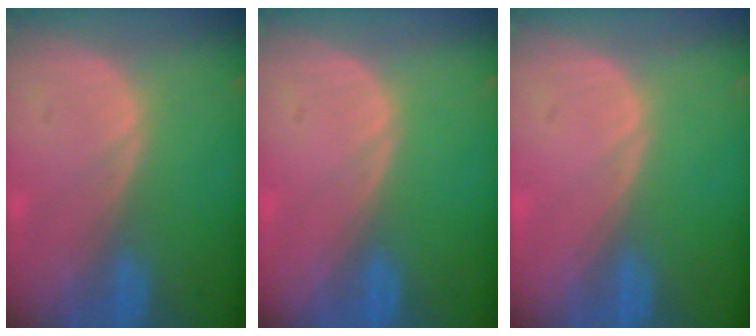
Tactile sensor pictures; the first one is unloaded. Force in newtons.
{"total": 0.0}
{"total": 0.0}